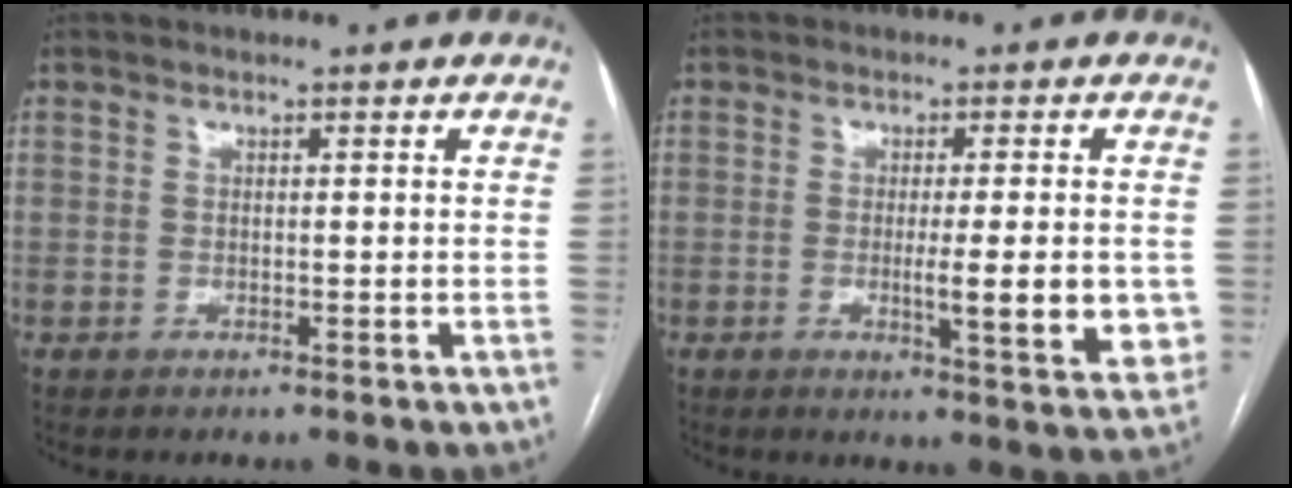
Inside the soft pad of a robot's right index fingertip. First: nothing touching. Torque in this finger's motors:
{"motor_torque": [0.30, -0.07, 0.14, 0.04]}